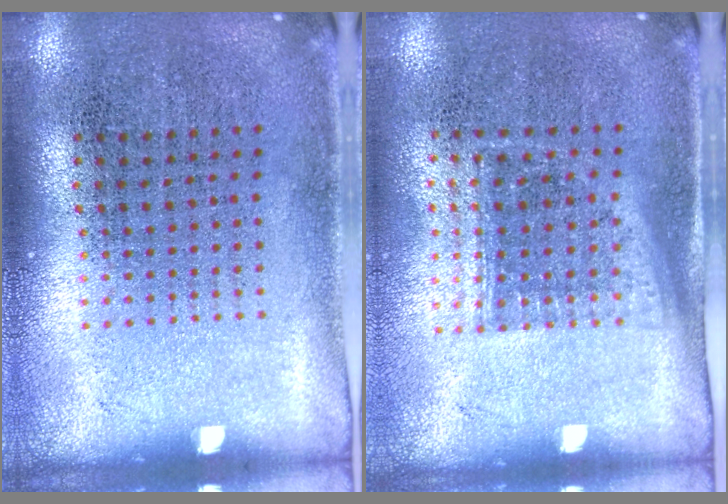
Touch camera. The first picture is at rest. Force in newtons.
{"total": 1.1, "press": 0.8, "slide": 0.8}